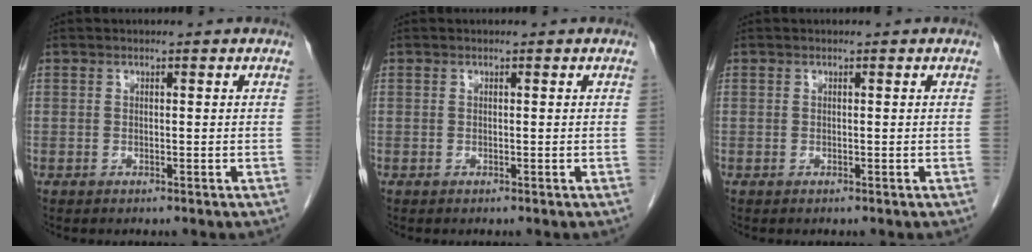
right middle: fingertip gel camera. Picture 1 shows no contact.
{"total": 0.0}
{"total": 0.0}